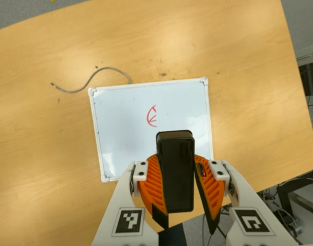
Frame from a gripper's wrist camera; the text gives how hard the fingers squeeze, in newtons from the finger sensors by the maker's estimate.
{"total": 9.7, "left": 9.6, "right": 9.8}